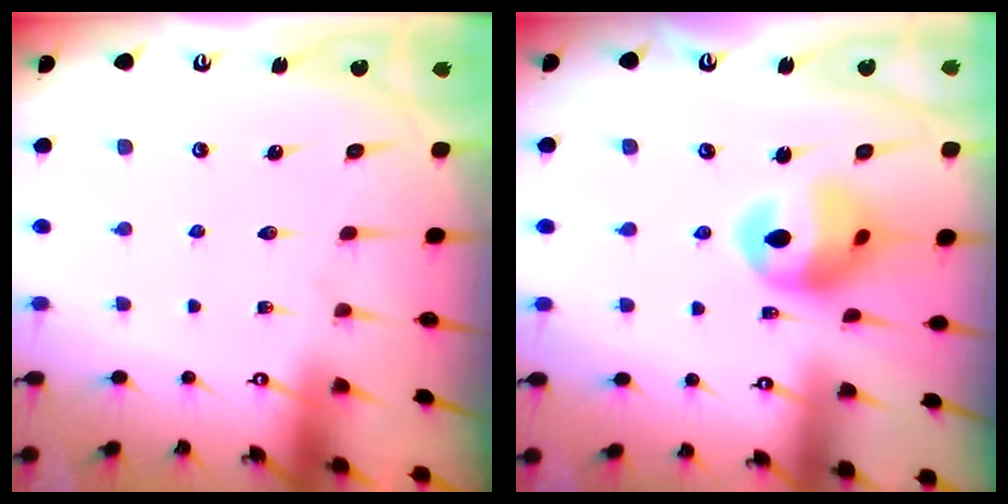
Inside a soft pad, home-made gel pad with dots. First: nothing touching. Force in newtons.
{"total": 12.4, "press": 12.4, "slide": 1.2}